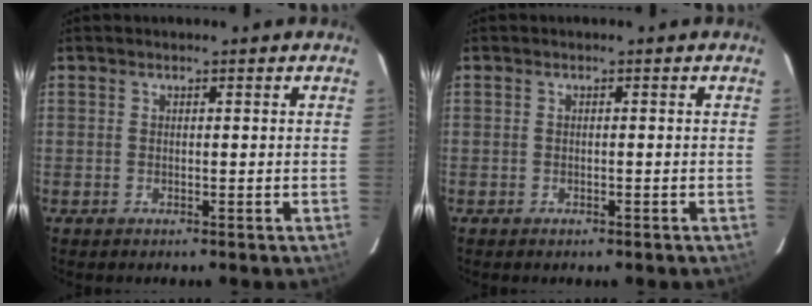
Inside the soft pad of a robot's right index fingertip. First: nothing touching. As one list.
[{"total": 0.9, "force": [-0.6, 0.4, 0.3], "torque": [-0.005, 0.000, -0.010]}]